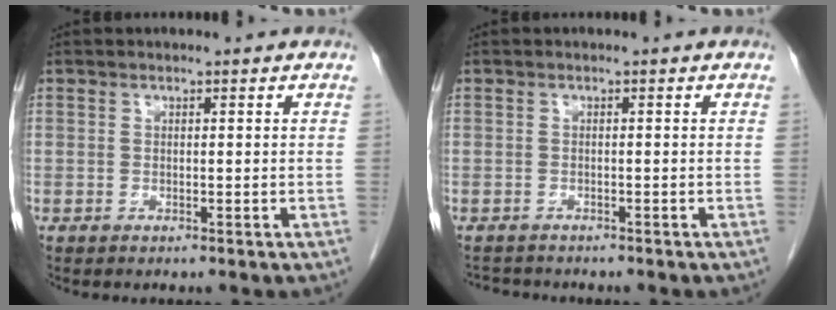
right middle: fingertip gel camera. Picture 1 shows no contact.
{"total": 2.7, "force": [-2.6, 0.8, 0.3], "torque": [-0.004, -0.007, -0.039]}